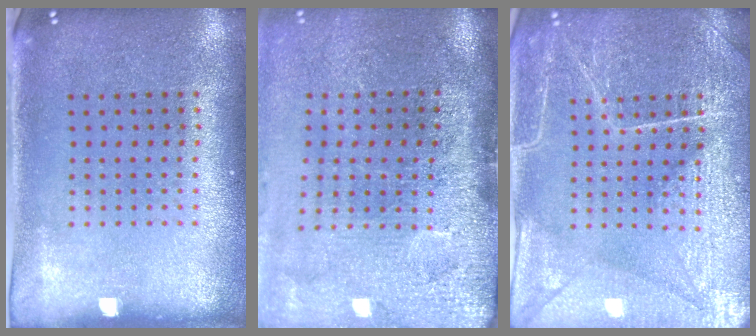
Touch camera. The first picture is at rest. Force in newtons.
{"total": 4.8, "press": 3.7, "slide": 3.0}
{"total": 4.1, "press": 4.1, "slide": 0.4}